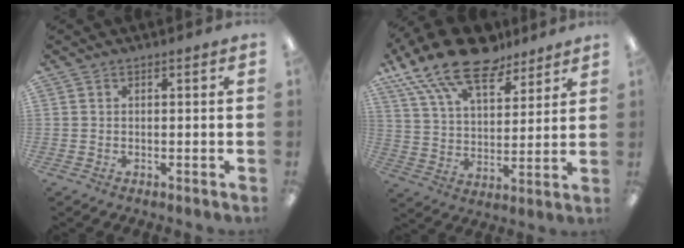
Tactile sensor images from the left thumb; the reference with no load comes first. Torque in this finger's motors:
{"motor_torque": [0.55, 0.48, 1.27, -1.50, 0.42]}